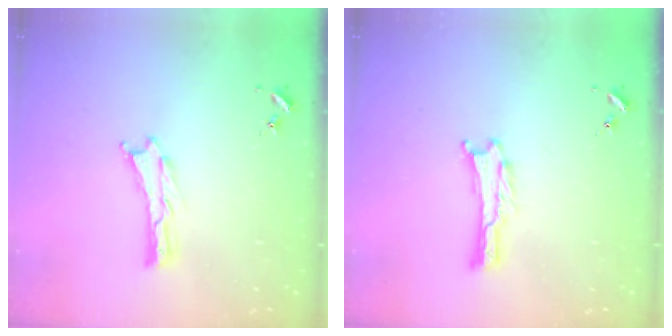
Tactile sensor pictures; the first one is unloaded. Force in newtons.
{"total": 0.0}